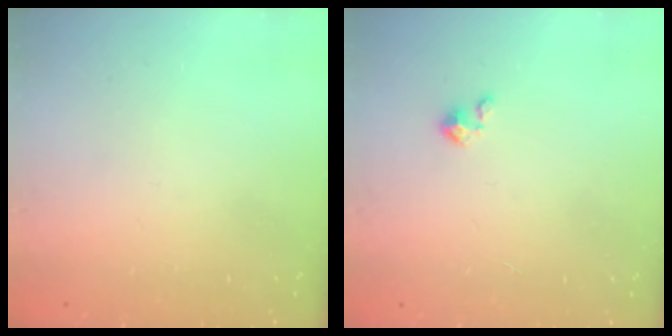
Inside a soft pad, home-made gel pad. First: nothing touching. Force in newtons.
{"total": 1.8, "press": 1.8, "slide": 0.2}